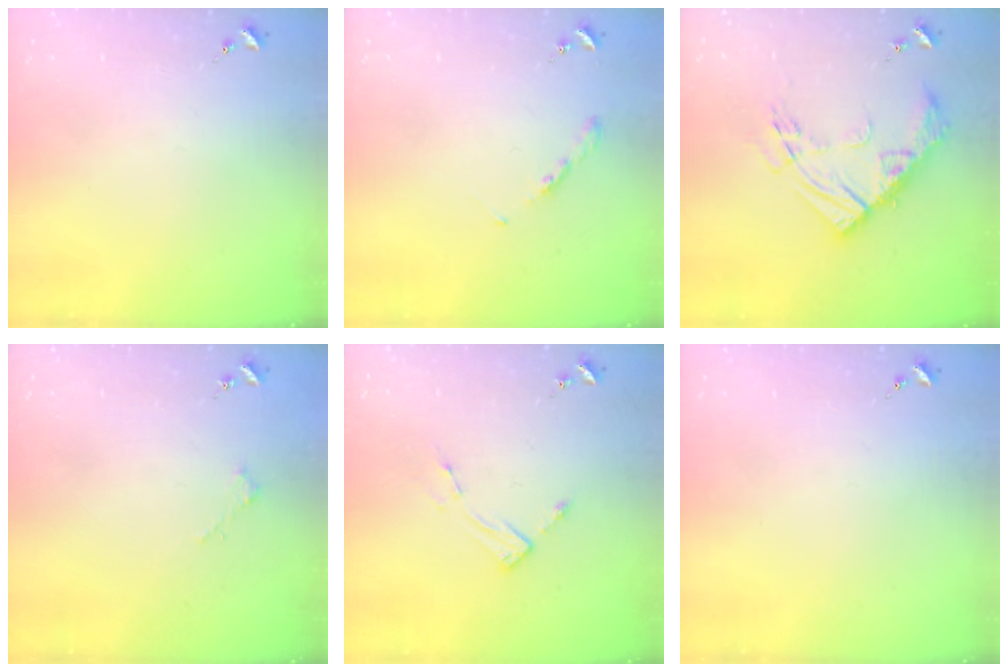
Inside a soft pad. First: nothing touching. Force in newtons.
{"total": 3.2, "press": 3.2, "slide": 0.4}
{"total": 17.2, "press": 17.1, "slide": 1.6}
{"total": 1.8, "press": 1.8, "slide": 0.2}
{"total": 4.4, "press": 4.4, "slide": 0.2}
{"total": 0.0}